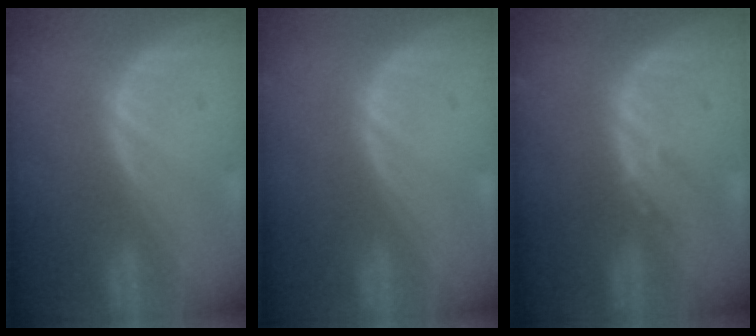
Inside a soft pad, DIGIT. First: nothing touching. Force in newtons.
{"total": 0.0}
{"total": 1.3, "press": 1.1, "slide": 0.7}